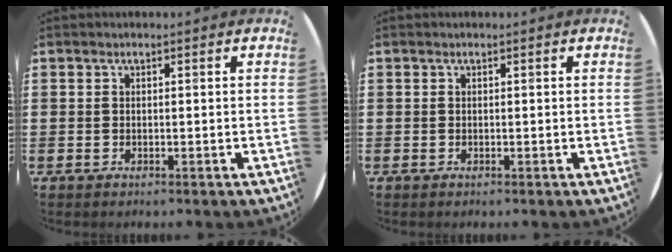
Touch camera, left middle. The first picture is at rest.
{"total": 0.0}